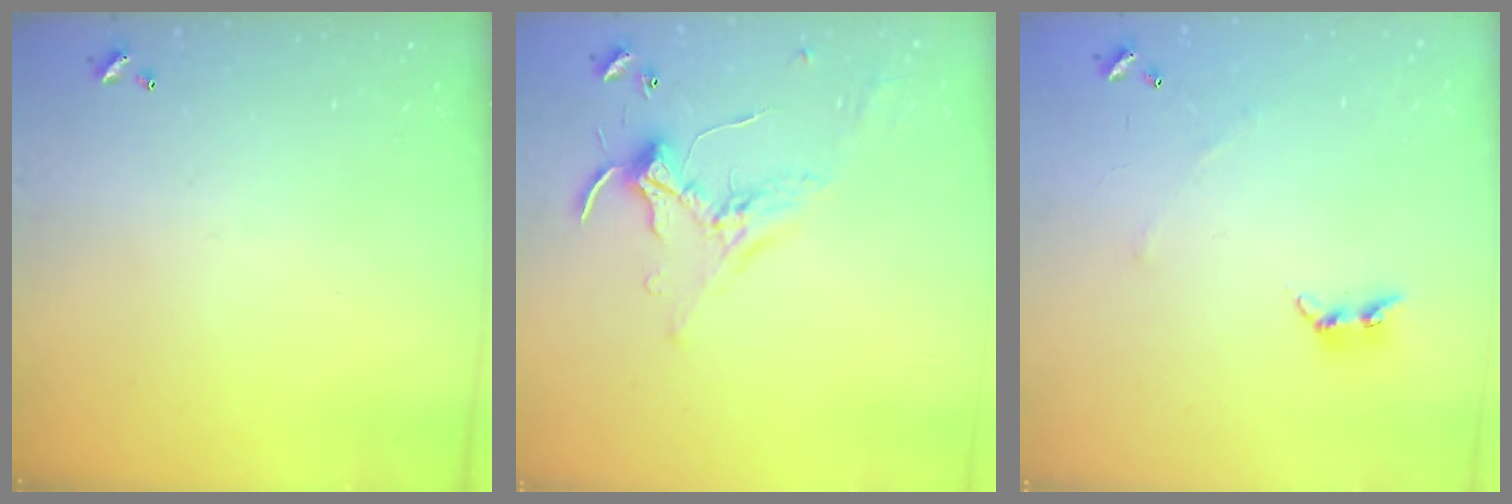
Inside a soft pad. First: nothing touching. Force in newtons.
{"total": 0.9, "press": 0.8, "slide": 0.4}
{"total": 3.6, "press": 3.6, "slide": 0.6}